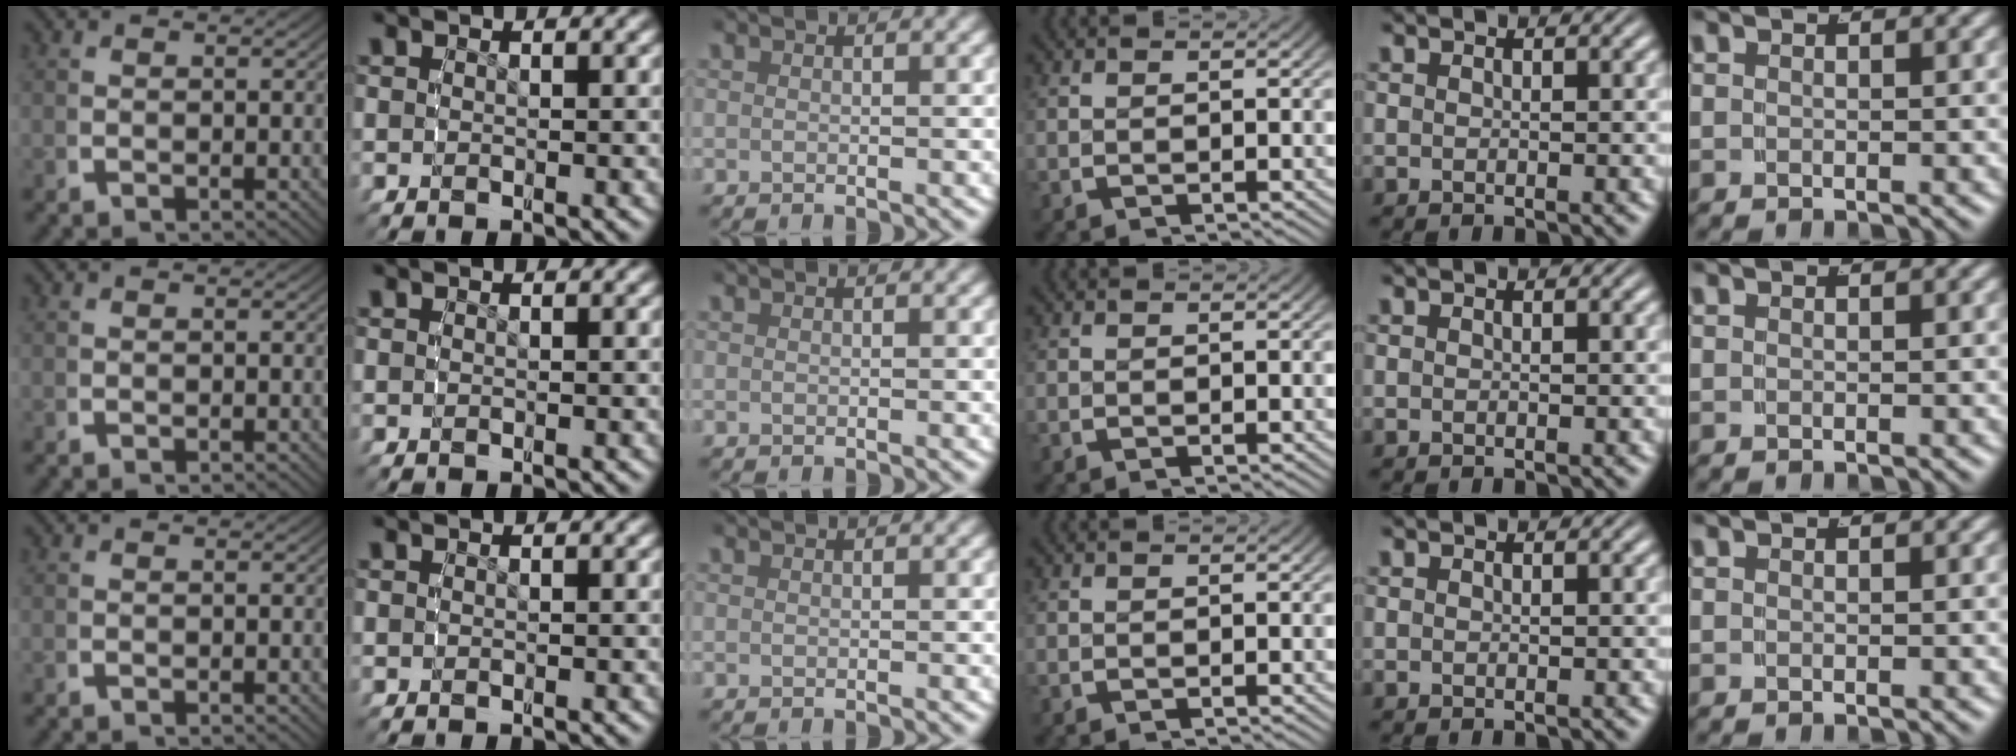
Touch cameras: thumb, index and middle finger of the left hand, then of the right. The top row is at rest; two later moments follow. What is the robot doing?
{"motion": "reach", "object": "coat"}